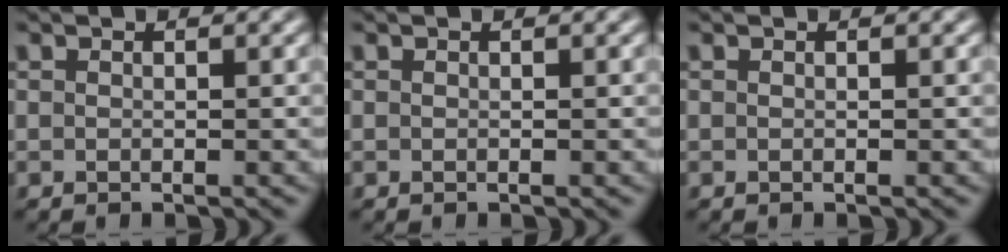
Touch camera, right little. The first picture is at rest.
{"total": 0.0}
{"total": 0.0}